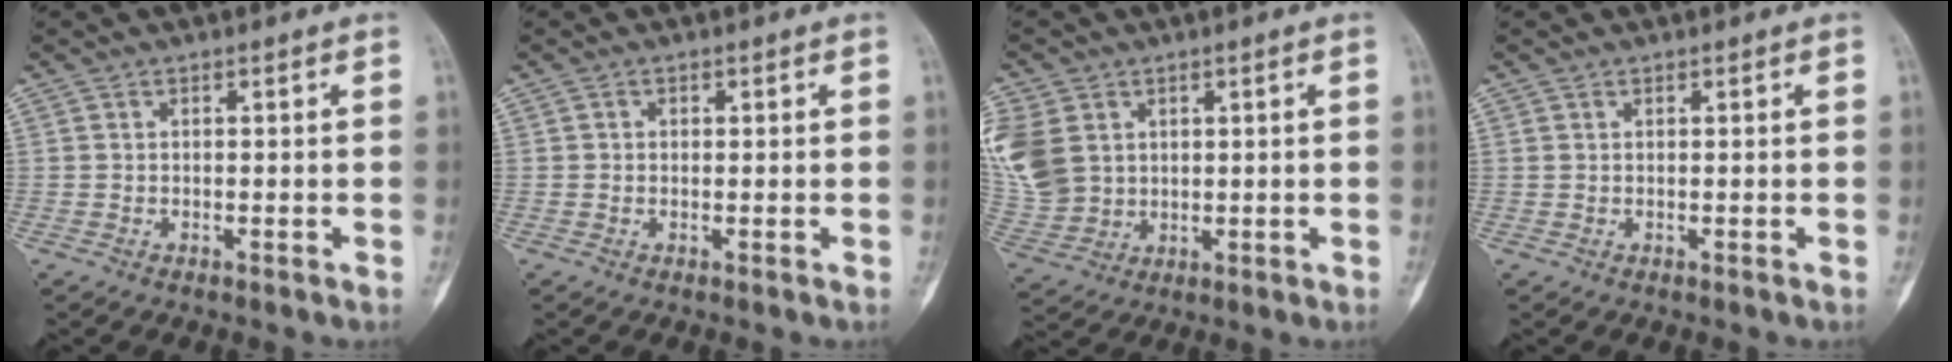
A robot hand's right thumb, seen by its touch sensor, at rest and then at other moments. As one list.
[{"total": 0.7, "force": [0.1, 0.6, 0.3], "torque": [0.000, 0.002, -0.001]}, {"total": 16.3, "force": [4.0, 13.2, 8.7], "torque": [-0.224, 0.012, 0.099]}, {"total": 0.0}]